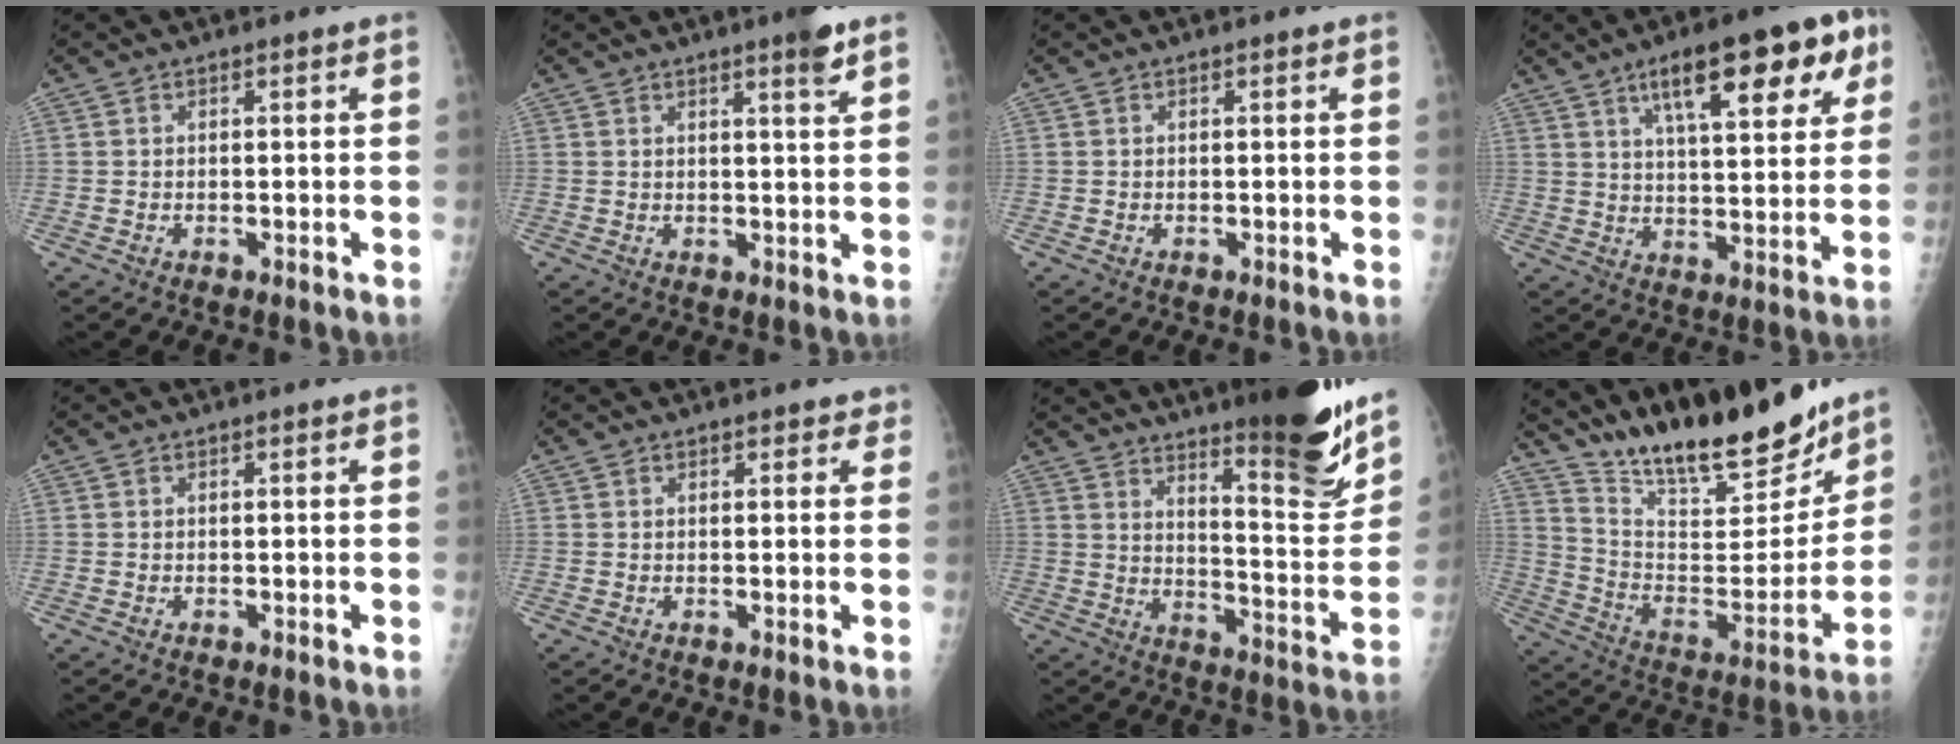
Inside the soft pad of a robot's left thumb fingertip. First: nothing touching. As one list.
[{"total": 4.0, "force": [2.7, 0.2, 2.9], "torque": [-0.038, -0.018, 0.037]}, {"total": 0.0}, {"total": 18.6, "force": [9.1, 6.1, 15.0], "torque": [-0.183, -0.011, 0.133]}, {"total": 0.0}, {"total": 1.7, "force": [1.2, 1.0, 0.5], "torque": [0.012, -0.004, 0.008]}, {"total": 27.2, "force": [19.1, 3.5, 19.0], "torque": [-0.267, -0.116, 0.287]}, {"total": 22.7, "force": [19.2, 5.7, 10.8], "torque": [-0.134, -0.106, 0.322]}]